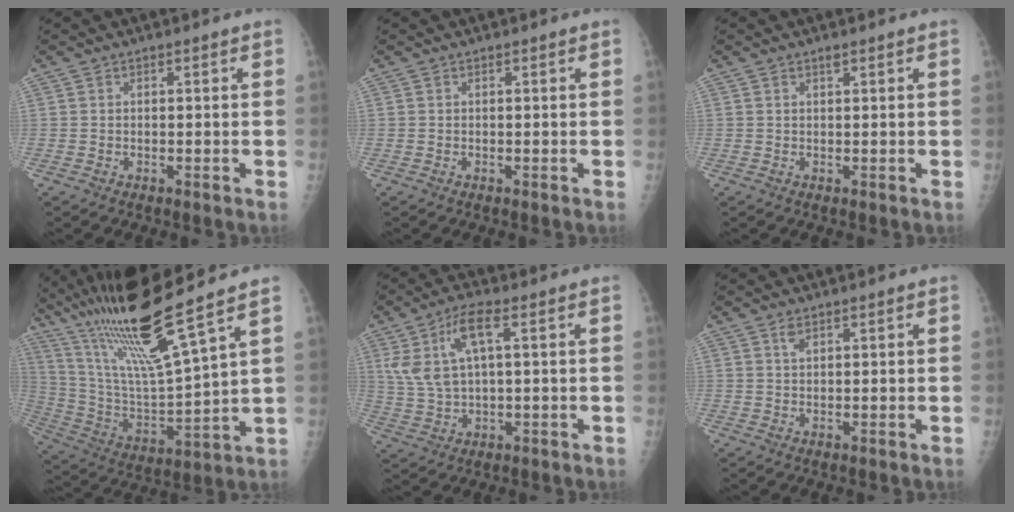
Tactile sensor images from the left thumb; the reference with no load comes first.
{"total": 0.0}
{"total": 0.9, "force": [0.7, 0.4, 0.4], "torque": [-0.001, -0.001, 0.011]}
{"total": 21.5, "force": [14.8, 0.9, 15.6], "torque": [-0.284, -0.058, 0.279]}
{"total": 9.7, "force": [3.0, 4.0, 8.3], "torque": [-0.173, 0.008, 0.061]}
{"total": 1.6, "force": [1.0, 0.8, 0.9], "torque": [-0.009, -0.004, 0.019]}